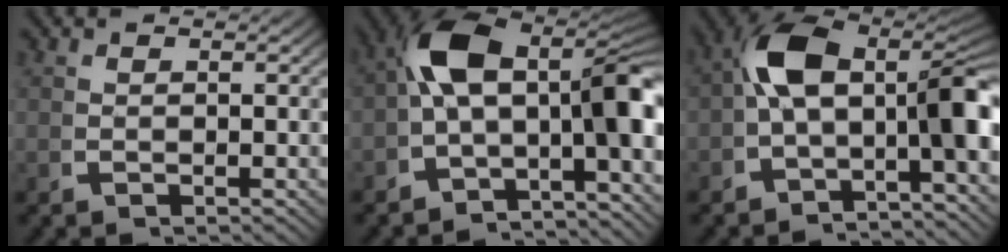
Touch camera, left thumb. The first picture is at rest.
{"total": 13.1, "force": [-1.6, 8.4, 10.0], "torque": [-0.160, -0.036, -0.027]}
{"total": 11.7, "force": [-1.4, 7.4, 9.0], "torque": [-0.151, -0.028, -0.021]}